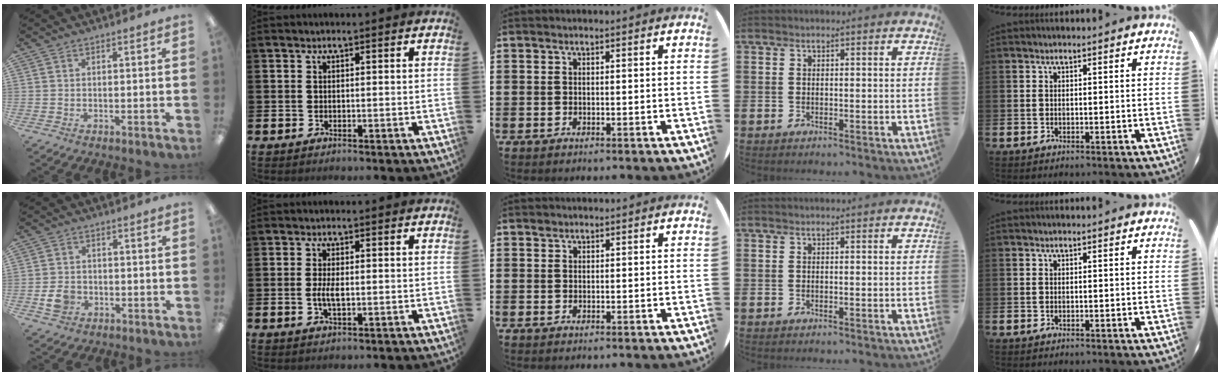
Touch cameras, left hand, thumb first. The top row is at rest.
{"thumb": {"total": 4.9, "force": [-1.5, 4.0, 2.4], "torque": [-0.036, 0.005, -0.025]}, "index": {"total": 2.7, "force": [-0.2, 1.1, 2.5], "torque": [-0.043, -0.001, -0.005]}, "middle": {"total": 0.5, "force": [0.5, 0.2, 0.0], "torque": [0.001, 0.004, 0.009]}}